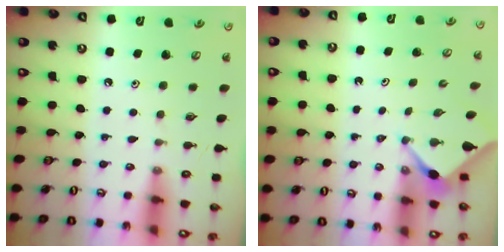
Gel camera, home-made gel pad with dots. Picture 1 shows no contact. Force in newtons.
{"total": 2.9, "press": 2.9, "slide": 0.4}